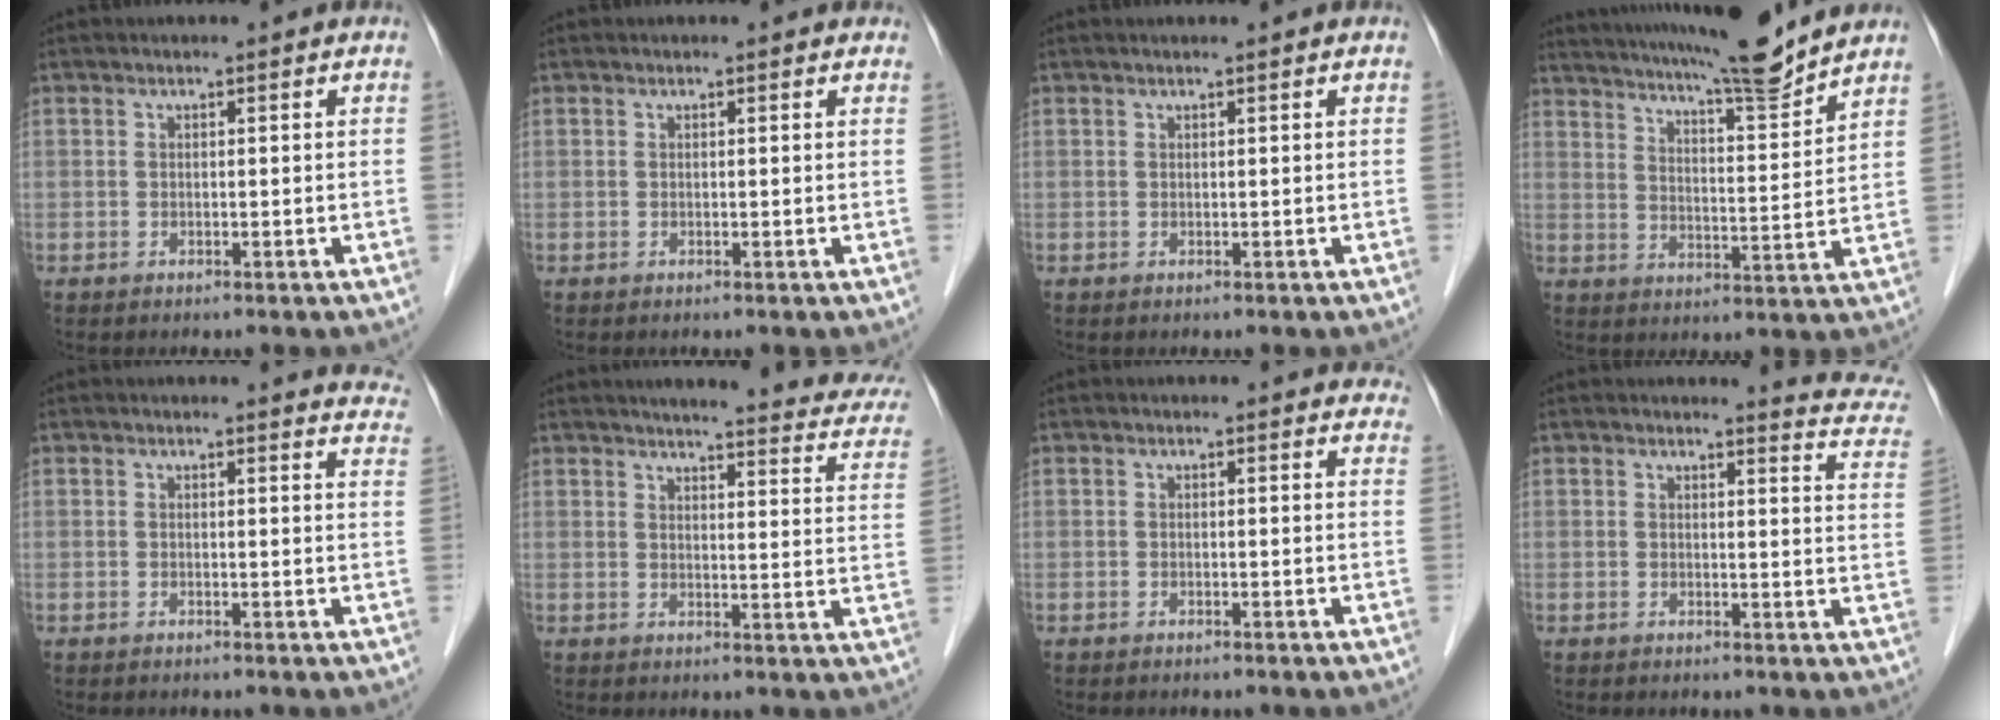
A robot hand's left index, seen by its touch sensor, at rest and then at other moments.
{"total": 1.8, "force": [1.6, 0.6, 0.6], "torque": [-0.013, 0.009, 0.009]}
{"total": 0.9, "force": [0.8, -0.1, 0.5], "torque": [-0.006, 0.009, 0.015]}
{"total": 14.9, "force": [13.5, -0.2, 6.2], "torque": [-0.106, -0.015, 0.198]}
{"total": 8.4, "force": [8.2, 1.4, 0.9], "torque": [0.028, -0.040, 0.047]}
{"total": 20.7, "force": [18.2, 3.1, 9.4], "torque": [-0.102, -0.032, 0.193]}
{"total": 5.6, "force": [5.1, 1.8, 1.3], "torque": [0.008, -0.004, 0.031]}
{"total": 7.9, "force": [7.8, 0.4, 1.2], "torque": [-0.001, -0.060, 0.057]}